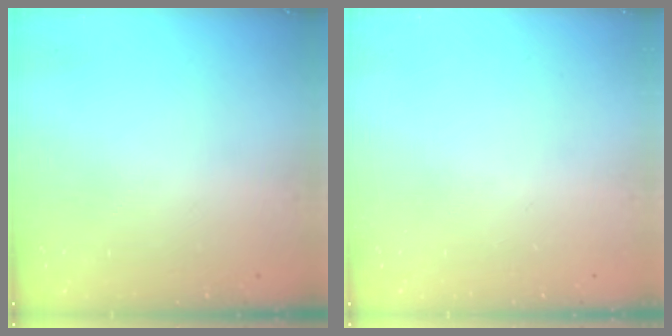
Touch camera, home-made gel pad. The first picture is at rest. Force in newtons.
{"total": 0.0}